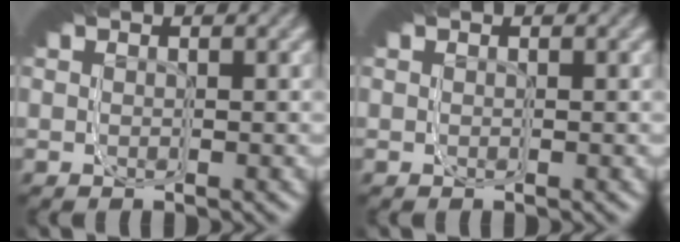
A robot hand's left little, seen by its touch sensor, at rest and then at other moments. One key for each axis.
{"total": 0.0}